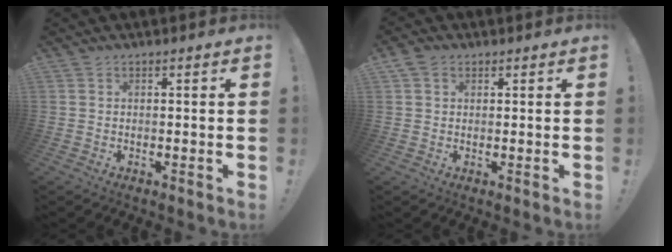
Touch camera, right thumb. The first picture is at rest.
{"total": 2.8, "force": [1.3, 2.1, 1.3], "torque": [-0.027, 0.002, 0.025]}